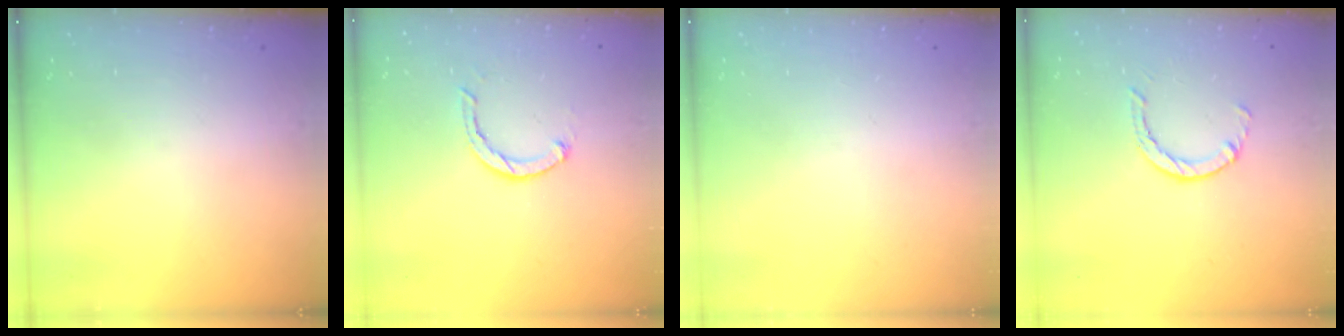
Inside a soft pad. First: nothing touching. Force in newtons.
{"total": 2.3, "press": 2.3, "slide": 0.3}
{"total": 0.0}
{"total": 2.4, "press": 2.4, "slide": 0.4}